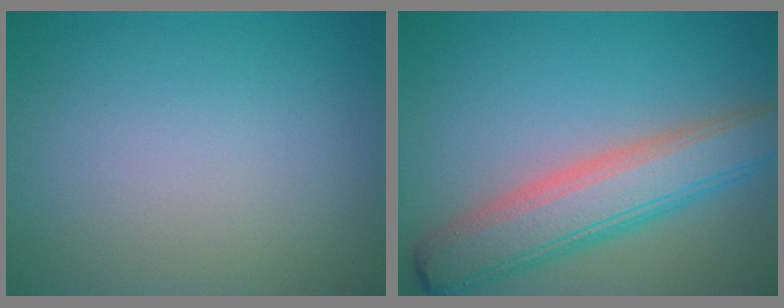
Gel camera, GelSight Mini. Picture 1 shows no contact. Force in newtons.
{"total": 6.7, "press": 6.7, "slide": 0.3}